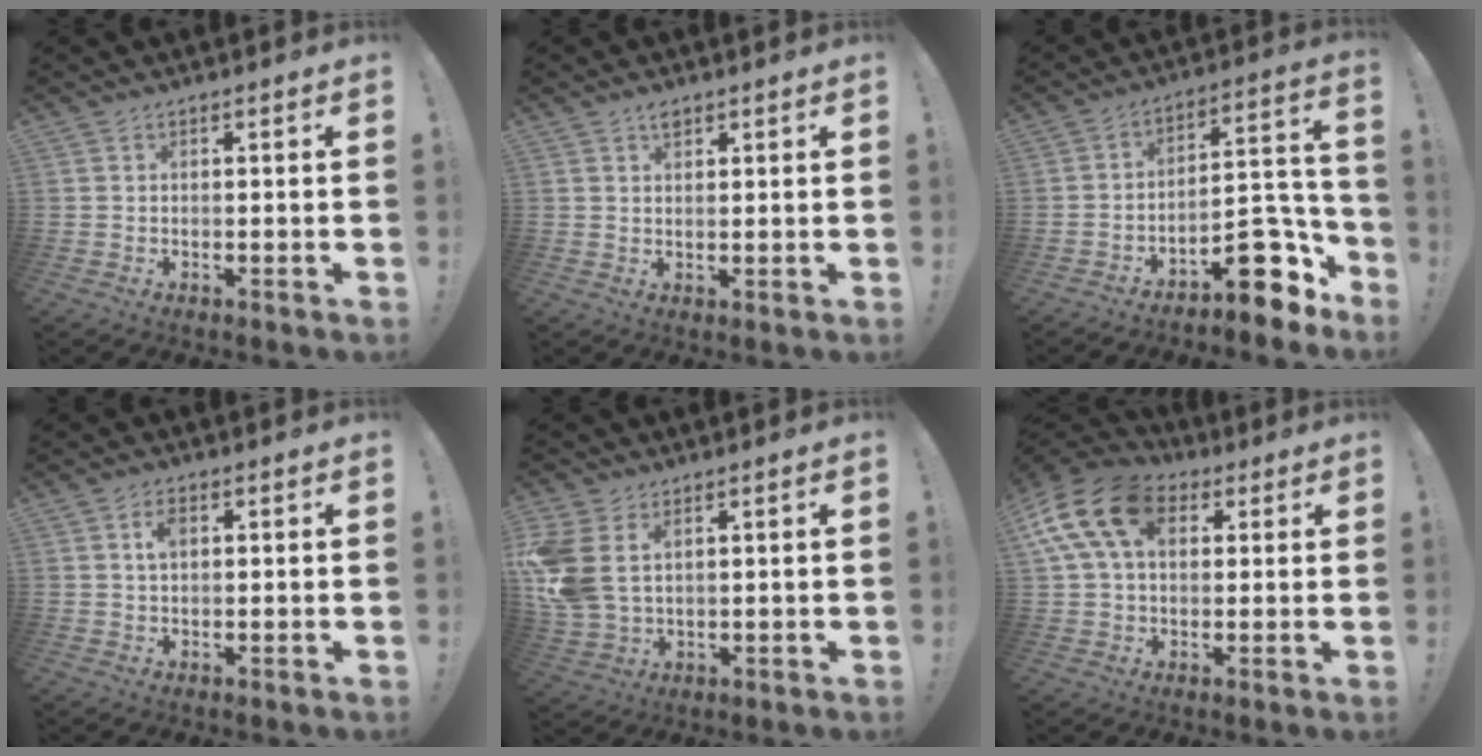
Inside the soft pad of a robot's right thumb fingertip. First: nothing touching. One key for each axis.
{"total": 2.2, "fx": 1.7, "fy": 0.8, "fz": 1.1, "tx": -0.012, "ty": -0.006, "tz": 0.029}
{"total": 15.1, "fx": -8.4, "fy": 7.3, "fz": 10.2, "tx": -0.091, "ty": 0.057, "tz": -0.128}
{"total": 3.5, "fx": 1.0, "fy": 2.0, "fz": 2.7, "tx": -0.044, "ty": 0.002, "tz": 0.014}
{"total": 10.9, "fx": 3.5, "fy": 7.4, "fz": 7.2, "tx": -0.149, "ty": -0.011, "tz": 0.073}
{"total": 17.2, "fx": 5.8, "fy": 11.6, "fz": 11.3, "tx": -0.213, "ty": -0.007, "tz": 0.109}